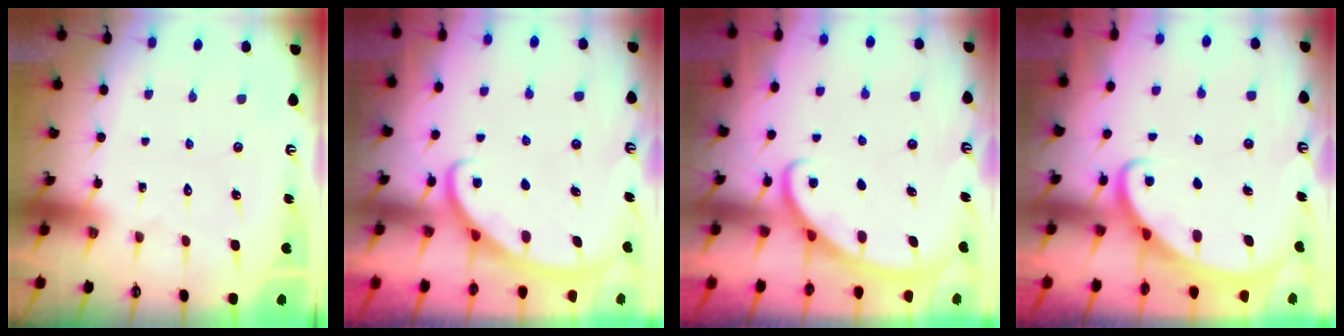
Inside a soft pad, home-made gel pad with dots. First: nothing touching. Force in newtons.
{"total": 2.8, "press": 2.8, "slide": 0.4}
{"total": 2.7, "press": 2.7, "slide": 0.3}
{"total": 2.2, "press": 2.2, "slide": 0.4}